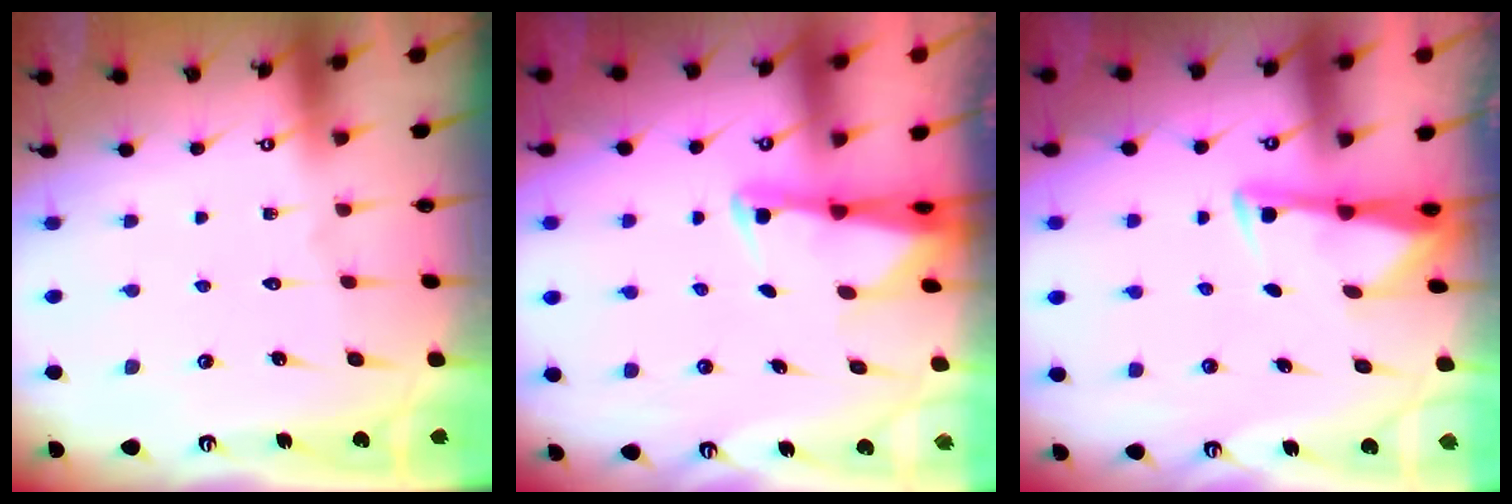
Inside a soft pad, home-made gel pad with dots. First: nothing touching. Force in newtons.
{"total": 2.3, "press": 2.3, "slide": 0.5}
{"total": 3.1, "press": 3.1, "slide": 0.5}